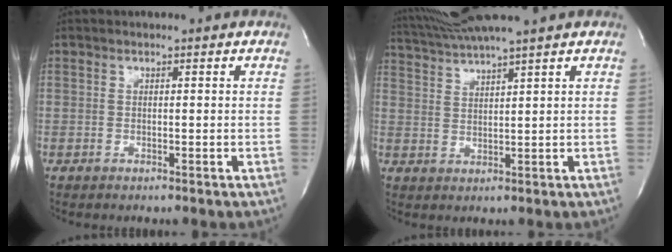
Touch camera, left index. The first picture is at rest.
{"total": 7.0, "force": [6.1, -2.3, 2.6], "torque": [-0.057, 0.005, 0.119]}